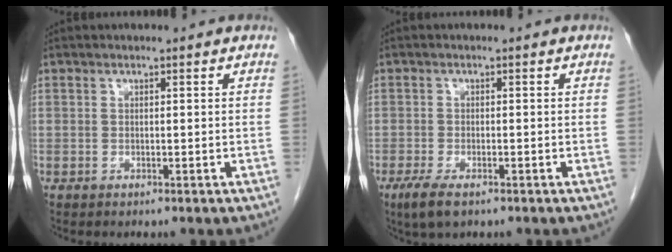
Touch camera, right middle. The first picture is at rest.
{"total": 4.1, "force": [-2.6, 0.8, 3.0], "torque": [-0.066, -0.011, -0.047]}